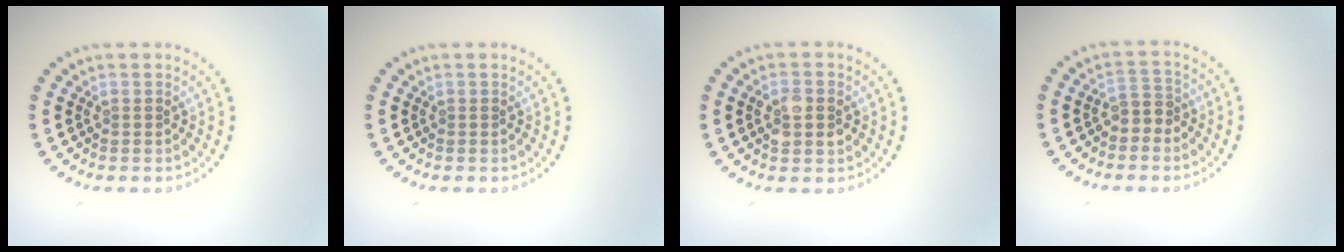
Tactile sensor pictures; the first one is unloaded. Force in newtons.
{"total": 0.0}
{"total": 2.8, "press": 2.8, "slide": 0.2}
{"total": 1.9, "press": 1.6, "slide": 1.0}